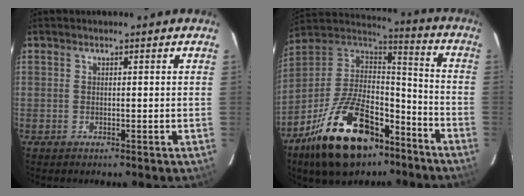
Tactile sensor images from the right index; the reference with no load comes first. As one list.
[{"total": 25.2, "force": [-15.0, 12.7, 15.7], "torque": [-0.308, 0.010, -0.239]}]